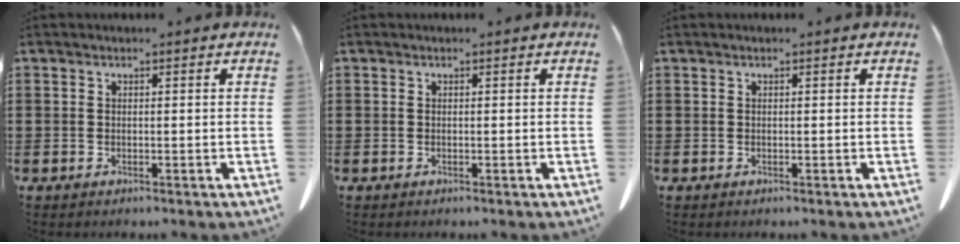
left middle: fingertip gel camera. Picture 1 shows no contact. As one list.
[{"total": 0.0}, {"total": 0.0}]